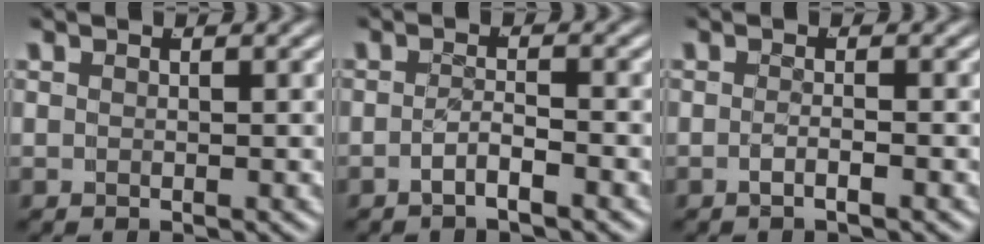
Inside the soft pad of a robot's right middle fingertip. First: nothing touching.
{"total": 2.0, "force": [-1.7, -0.1, 1.0], "torque": [-0.020, -0.006, -0.029]}
{"total": 1.4, "force": [-1.1, -0.5, 0.7], "torque": [-0.018, -0.007, -0.015]}